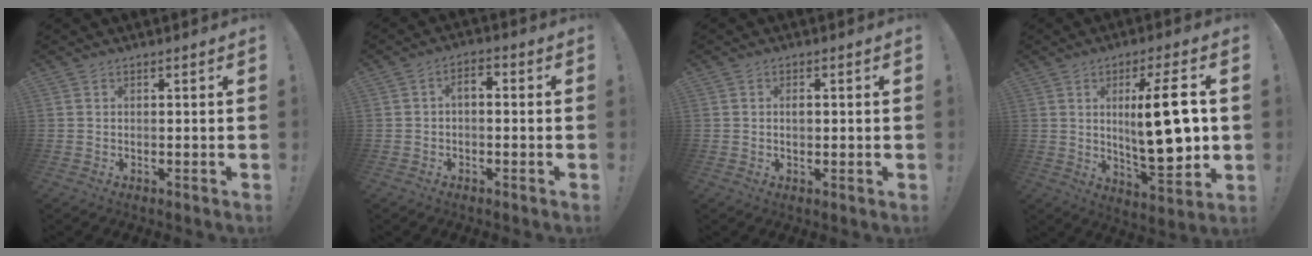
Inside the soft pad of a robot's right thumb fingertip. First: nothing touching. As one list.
[{"total": 3.0, "force": [-0.7, 1.6, 2.4], "torque": [-0.037, 0.007, -0.017]}, {"total": 1.7, "force": [-0.1, 0.8, 1.5], "torque": [-0.016, 0.000, -0.006]}, {"total": 18.1, "force": [2.1, 4.6, 17.4], "torque": [-0.268, -0.019, 0.023]}]